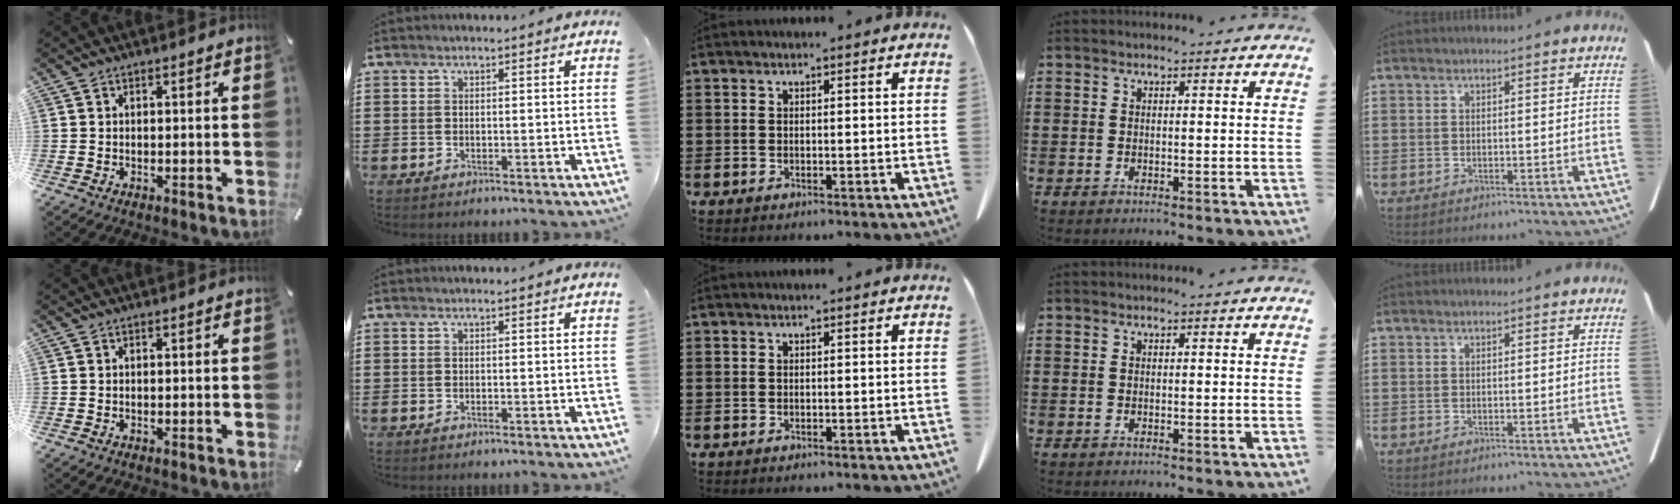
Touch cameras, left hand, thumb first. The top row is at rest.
{}